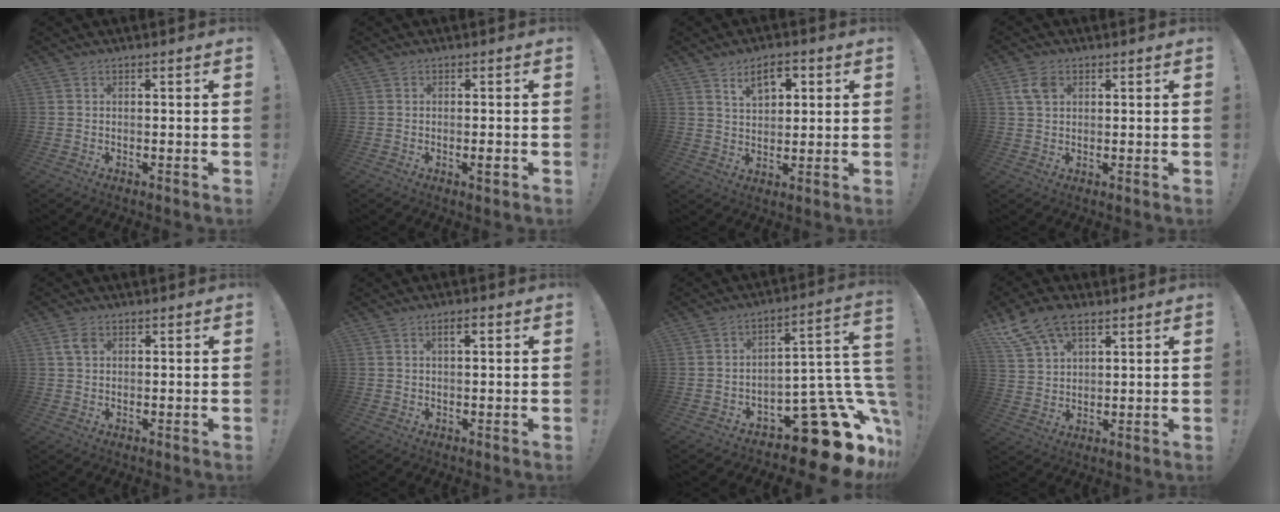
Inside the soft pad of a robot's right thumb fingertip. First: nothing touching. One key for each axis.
{"total": 1.8, "fx": -0.7, "fy": 0.3, "fz": 1.7, "tx": -0.031, "ty": 0.004, "tz": -0.010}
{"total": 8.4, "fx": 4.4, "fy": 4.5, "fz": 5.6, "tx": -0.079, "ty": -0.008, "tz": 0.077}
{"total": 5.0, "fx": 1.8, "fy": 3.5, "fz": 3.2, "tx": -0.053, "ty": 0.006, "tz": 0.036}
{"total": 3.3, "fx": 1.1, "fy": 2.2, "fz": 2.2, "tx": -0.042, "ty": 0.005, "tz": 0.022}
{"total": 2.7, "fx": 1.2, "fy": 0.6, "fz": 2.3, "tx": -0.035, "ty": -0.001, "tz": 0.015}
{"total": 20.1, "fx": -10.4, "fy": 9.0, "fz": 14.6, "tx": -0.127, "ty": 0.051, "tz": -0.160}
{"total": 11.2, "fx": 7.3, "fy": 6.1, "fz": 5.8, "tx": -0.106, "ty": -0.028, "tz": 0.143}